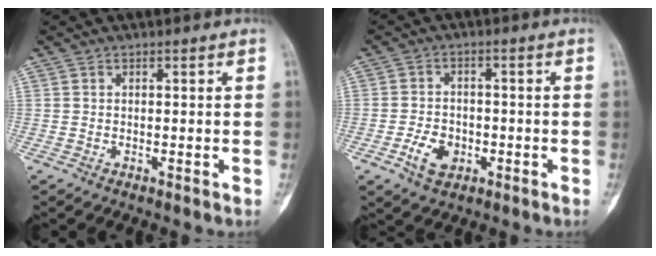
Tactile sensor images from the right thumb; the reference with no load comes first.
{"total": 5.8, "force": [-2.3, 4.1, 3.4], "torque": [-0.050, 0.012, -0.039]}